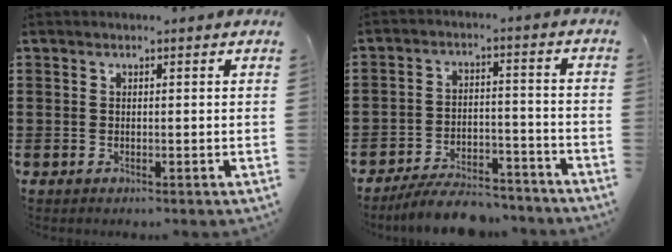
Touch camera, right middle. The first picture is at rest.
{"total": 7.0, "force": [-6.7, 1.3, 1.5], "torque": [-0.021, 0.016, -0.128]}